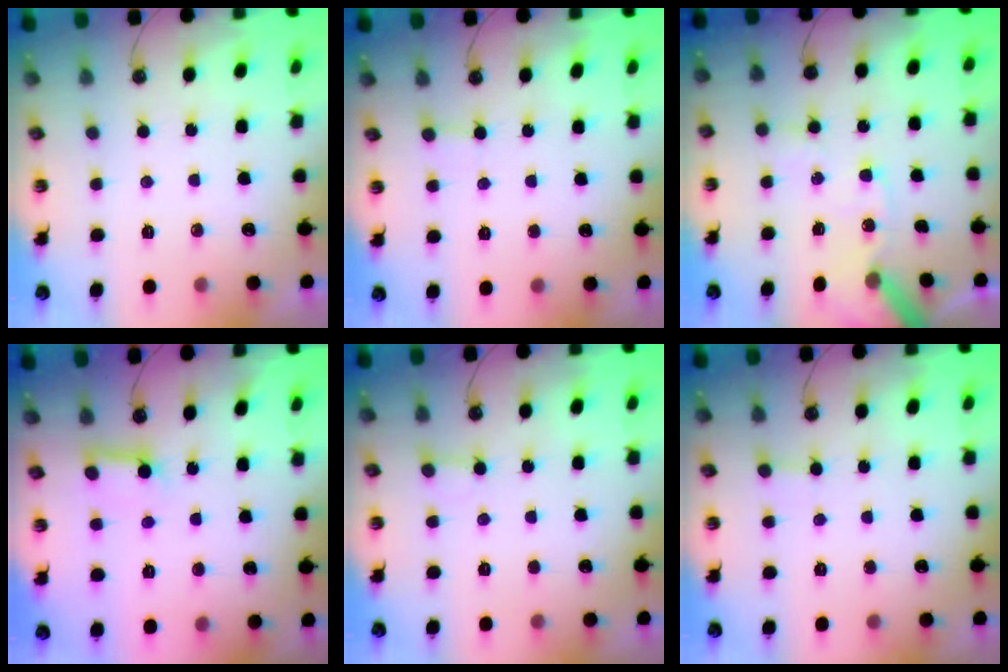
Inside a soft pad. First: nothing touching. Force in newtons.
{"total": 1.7, "press": 1.7, "slide": 0.1}
{"total": 10.5, "press": 10.3, "slide": 1.5}
{"total": 6.0, "press": 6.0, "slide": 0.7}
{"total": 1.9, "press": 1.9, "slide": 0.2}
{"total": 1.7, "press": 1.7, "slide": 0.1}